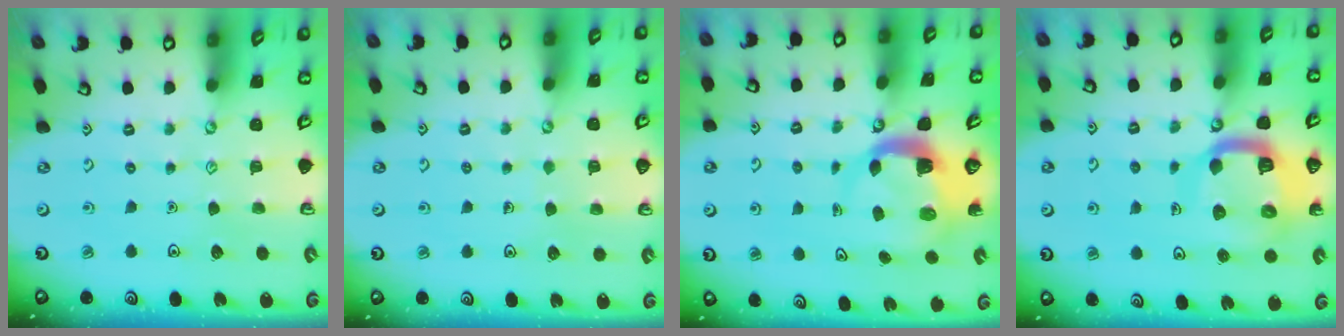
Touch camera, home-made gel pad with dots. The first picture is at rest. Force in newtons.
{"total": 3.5, "press": 3.5, "slide": 0.2}
{"total": 4.8, "press": 4.8, "slide": 0.7}
{"total": 12.7, "press": 12.6, "slide": 1.3}